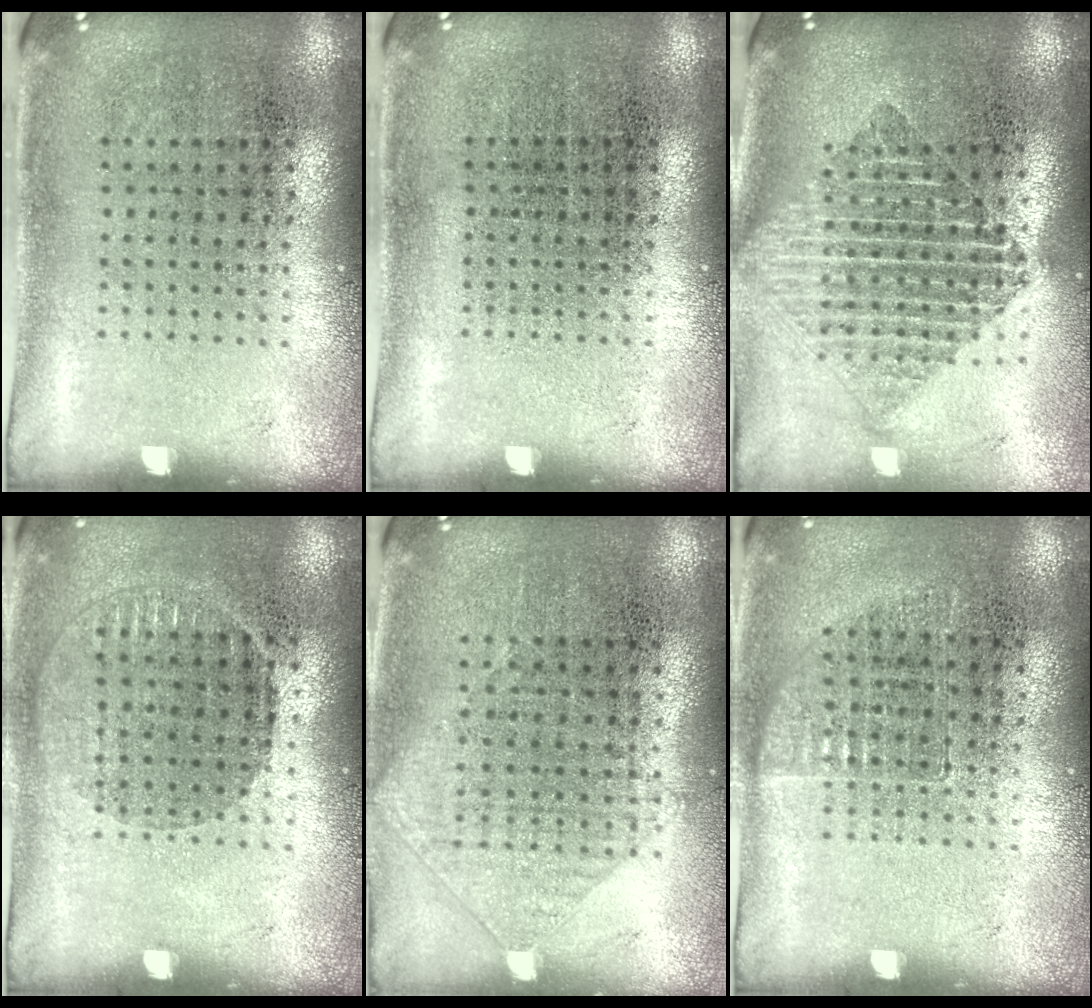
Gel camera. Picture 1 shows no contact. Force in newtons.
{"total": 0.0}
{"total": 1.9, "press": 1.6, "slide": 1.1}
{"total": 0.9, "press": 0.8, "slide": 0.4}
{"total": 0.9, "press": 0.8, "slide": 0.3}
{"total": 0.7, "press": 0.7, "slide": 0.1}